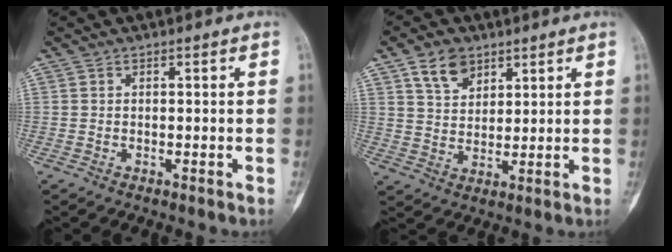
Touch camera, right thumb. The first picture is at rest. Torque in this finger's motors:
{"motor_torque": [-0.55, 0.58, 0.07, -0.05, 0.03]}